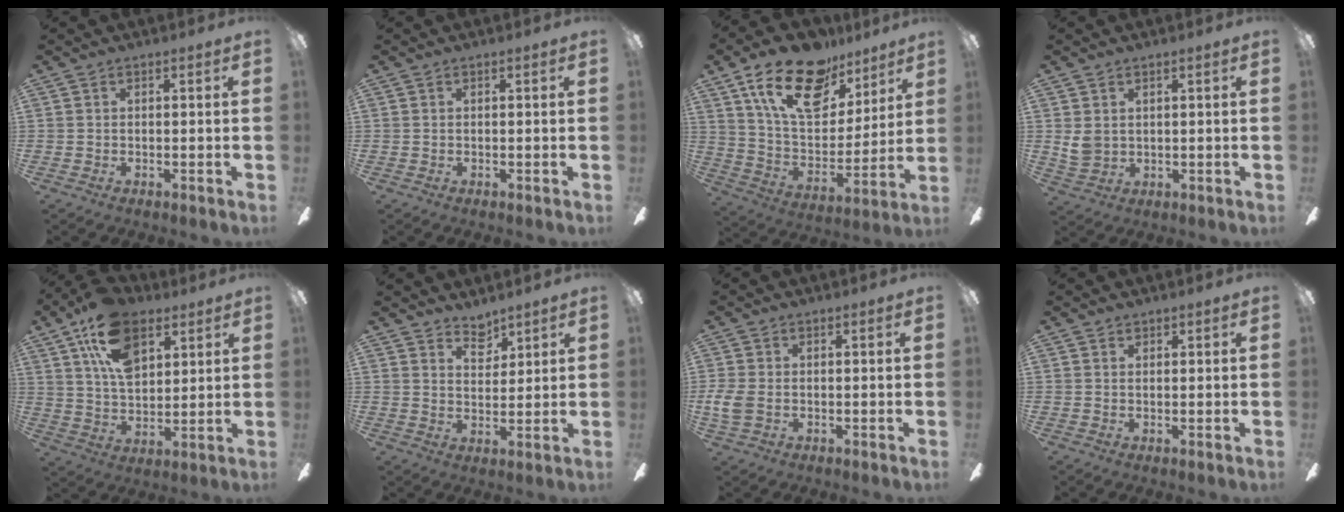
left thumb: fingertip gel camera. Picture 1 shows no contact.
{"total": 0.0}
{"total": 22.3, "force": [13.7, 12.1, 12.8], "torque": [-0.217, -0.063, 0.243]}
{"total": 4.2, "force": [2.0, 3.2, 1.9], "torque": [-0.048, 0.001, 0.039]}
{"total": 23.7, "force": [13.0, 13.2, 14.8], "torque": [-0.307, -0.058, 0.232]}
{"total": 5.1, "force": [4.5, 2.2, 1.2], "torque": [-0.012, -0.026, 0.080]}
{"total": 4.5, "force": [-0.4, 3.1, 3.1], "torque": [-0.080, 0.000, -0.012]}
{"total": 0.9, "force": [0.7, 0.5, 0.2], "torque": [-0.006, 0.001, 0.013]}